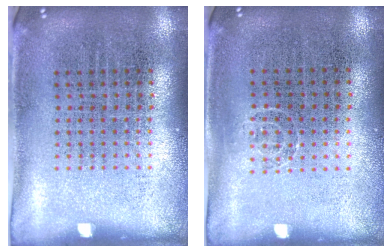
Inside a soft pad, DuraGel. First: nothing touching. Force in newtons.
{"total": 0.7, "press": 0.5, "slide": 0.5}